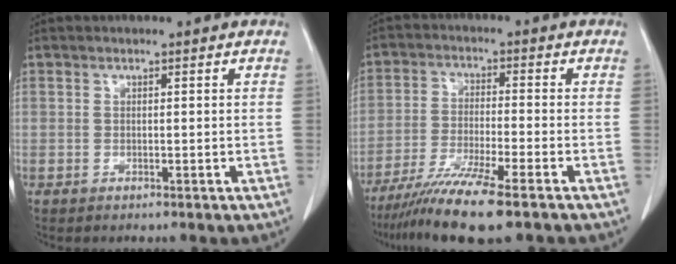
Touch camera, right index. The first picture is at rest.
{"total": 11.0, "force": [-8.0, -0.3, 7.4], "torque": [-0.131, -0.030, -0.136]}